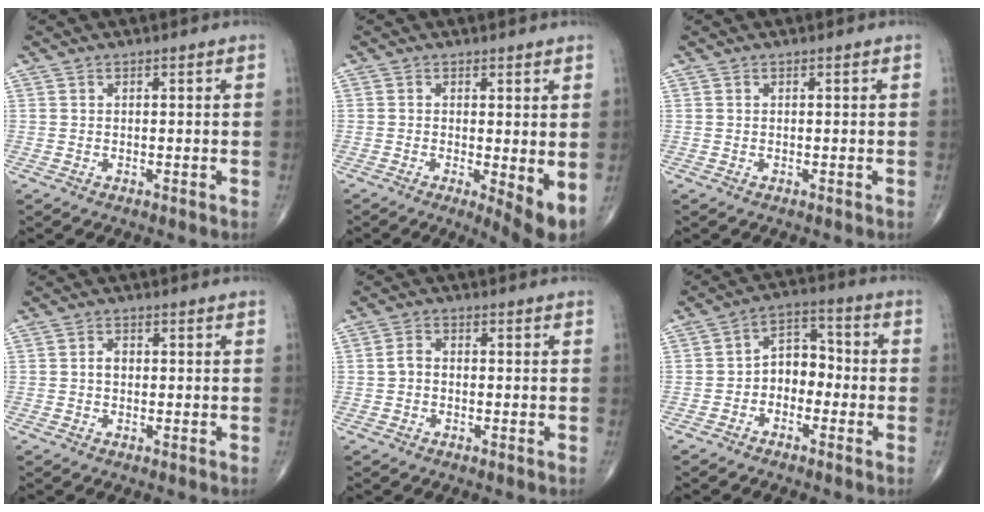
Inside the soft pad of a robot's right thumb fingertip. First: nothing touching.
{"total": 5.7, "force": [-0.4, 1.4, 5.5], "torque": [-0.082, -0.017, -0.008]}
{"total": 0.0}
{"total": 1.9, "force": [-0.1, 1.3, 1.3], "torque": [-0.018, 0.006, -0.004]}
{"total": 2.5, "force": [-0.4, 1.9, 1.5], "torque": [-0.025, 0.012, -0.014]}
{"total": 7.1, "force": [-1.8, 5.2, 4.5], "torque": [-0.037, 0.039, -0.049]}